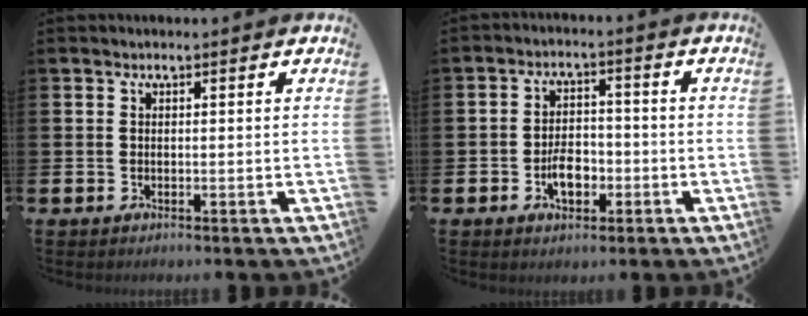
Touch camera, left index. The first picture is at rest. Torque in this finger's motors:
{"motor_torque": [0.46, 0.40, 0.16, 0.11]}